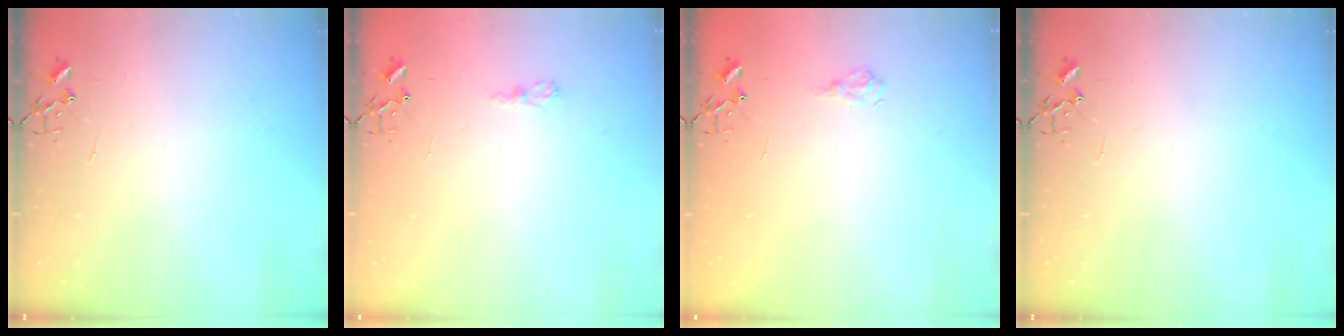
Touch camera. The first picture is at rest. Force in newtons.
{"total": 6.0, "press": 6.0, "slide": 0.7}
{"total": 6.6, "press": 6.5, "slide": 0.9}
{"total": 0.0}